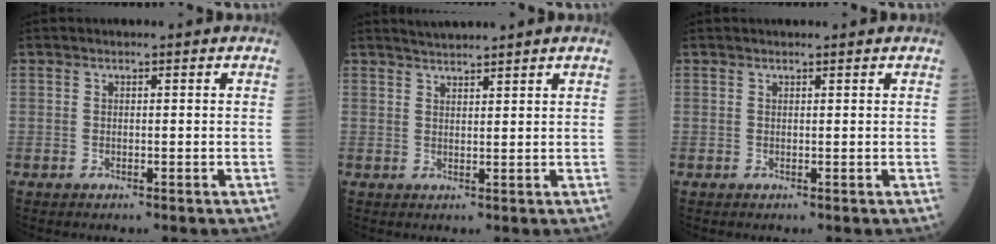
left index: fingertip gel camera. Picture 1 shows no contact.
{"total": 2.8, "force": [2.7, -0.5, 0.7], "torque": [-0.012, 0.009, 0.052]}
{"total": 1.0, "force": [1.0, 0.1, 0.3], "torque": [-0.004, 0.008, 0.014]}